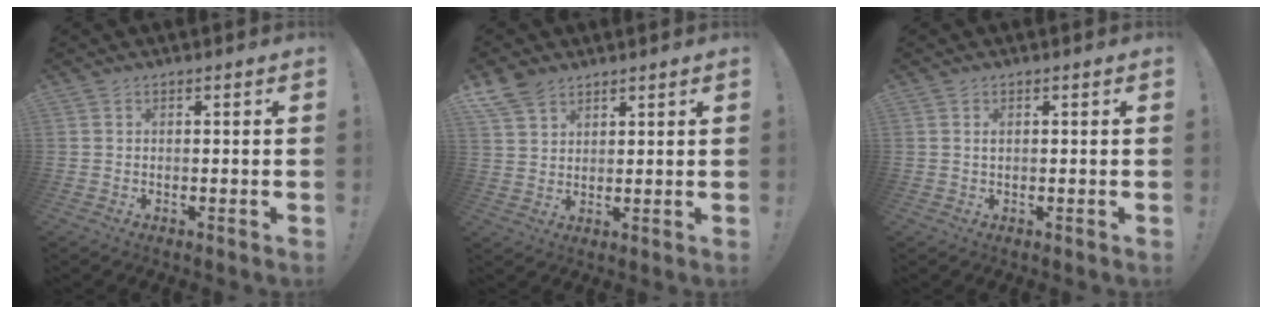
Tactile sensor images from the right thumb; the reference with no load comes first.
{"total": 6.8, "force": [5.1, 3.9, 2.3], "torque": [-0.049, -0.024, 0.101]}
{"total": 0.7, "force": [0.3, 0.3, 0.6], "torque": [-0.014, 0.002, 0.006]}